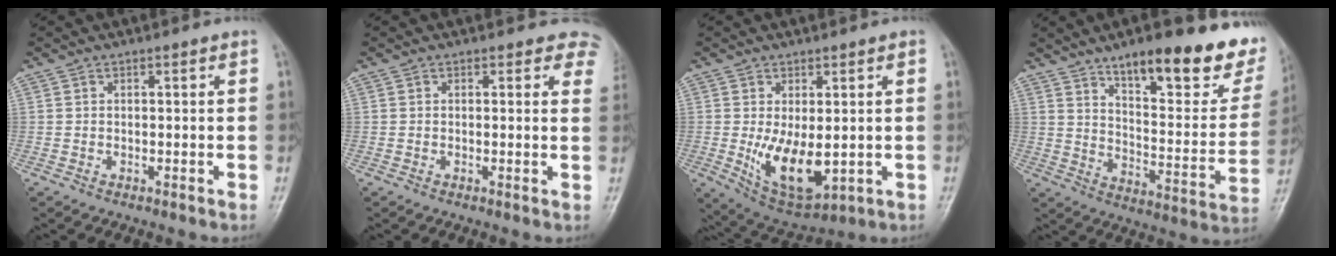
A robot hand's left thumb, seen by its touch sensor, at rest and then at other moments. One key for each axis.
{"total": 4.3, "fx": 3.6, "fy": 2.3, "fz": 0.8, "tx": 0.029, "ty": -0.011, "tz": 0.012}
{"total": 10.6, "fx": -0.9, "fy": 5.3, "fz": 9.1, "tx": -0.139, "ty": -0.021, "tz": 0.007}
{"total": 23.8, "fx": 15.8, "fy": 7.5, "fz": 16.2, "tx": -0.173, "ty": -0.080, "tz": 0.225}